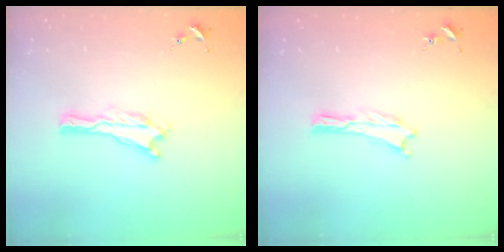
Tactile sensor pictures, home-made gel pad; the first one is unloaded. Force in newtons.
{"total": 0.0}